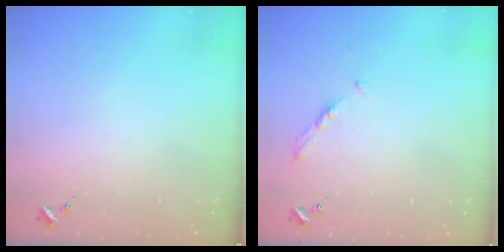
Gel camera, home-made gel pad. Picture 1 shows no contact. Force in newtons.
{"total": 3.7, "press": 3.6, "slide": 0.4}